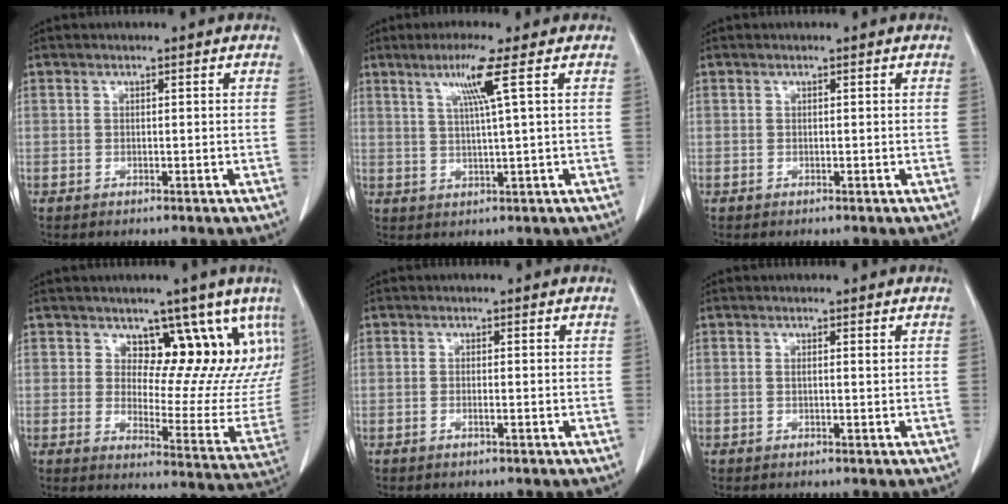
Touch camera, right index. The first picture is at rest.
{"total": 5.6, "force": [2.5, -1.5, 4.8], "torque": [-0.095, -0.003, 0.051]}
{"total": 0.0}
{"total": 13.9, "force": [9.5, 7.0, 7.4], "torque": [-0.065, -0.017, 0.111]}
{"total": 0.6, "force": [-0.2, 0.0, 0.5], "torque": [-0.011, -0.001, -0.004]}
{"total": 0.6, "force": [0.3, 0.0, 0.5], "torque": [-0.013, -0.001, 0.006]}